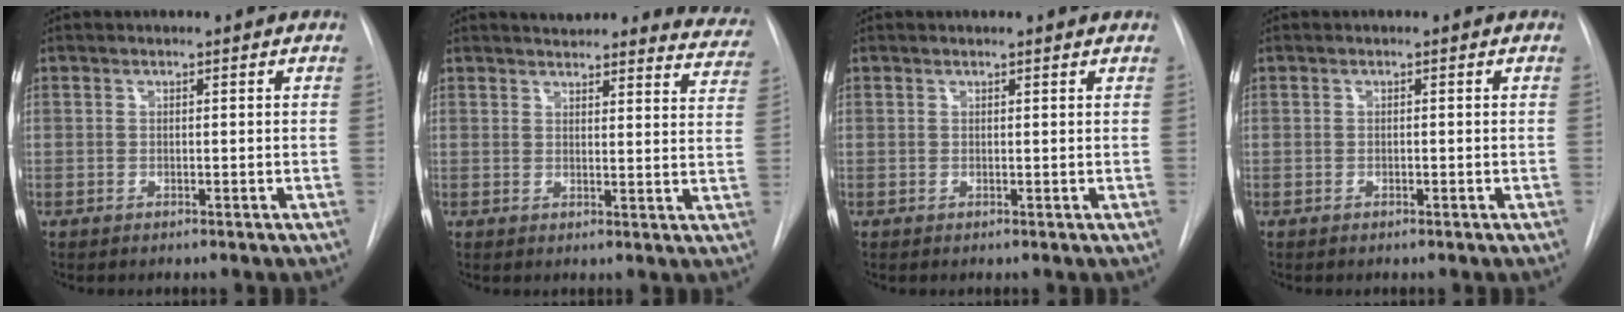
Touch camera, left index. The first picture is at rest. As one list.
[{"total": 12.1, "force": [11.6, 2.6, 1.8], "torque": [0.014, -0.043, 0.102]}, {"total": 0.9, "force": [0.9, 0.0, 0.2], "torque": [-0.010, 0.002, 0.004]}, {"total": 0.9, "force": [-0.9, 0.1, 0.0], "torque": [0.000, -0.007, -0.016]}]